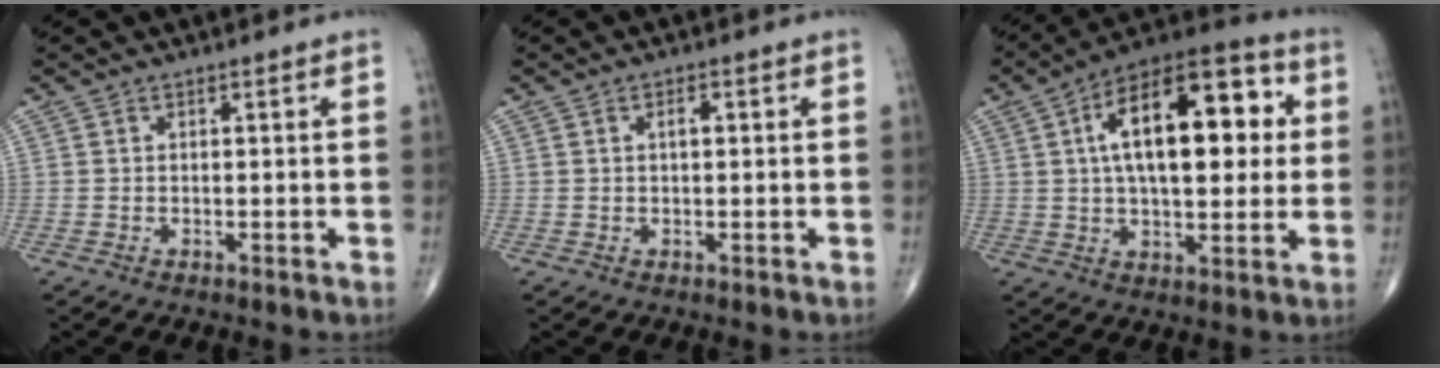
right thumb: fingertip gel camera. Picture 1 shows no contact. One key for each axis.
{"total": 1.6, "fx": 0.4, "fy": 0.7, "fz": 1.4, "tx": -0.024, "ty": 0.002, "tz": 0.005}
{"total": 22.3, "fx": 4.5, "fy": 10.5, "fz": 19.1, "tx": -0.272, "ty": 0.016, "tz": 0.058}